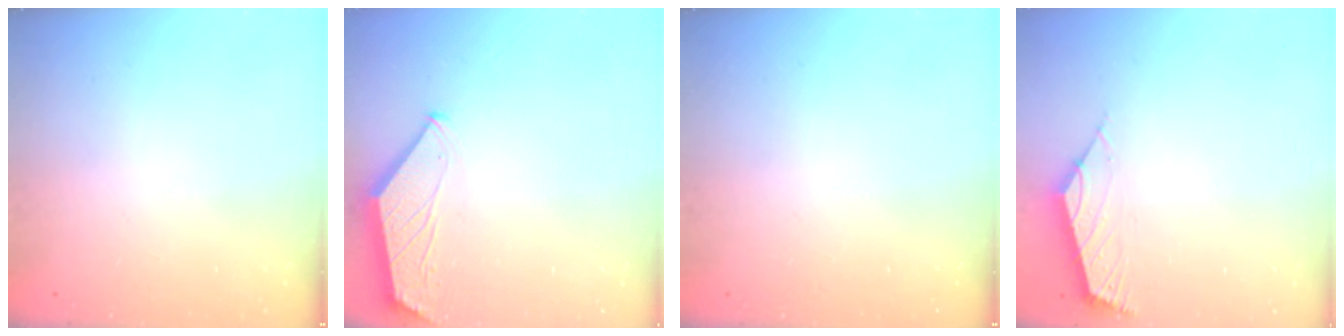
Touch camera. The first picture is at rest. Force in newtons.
{"total": 1.5, "press": 1.5, "slide": 0.4}
{"total": 0.0}
{"total": 2.5, "press": 2.5, "slide": 0.6}